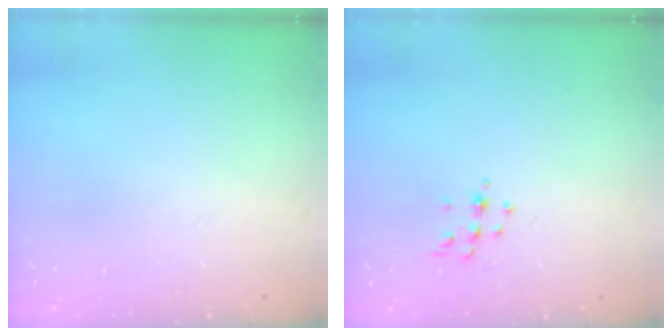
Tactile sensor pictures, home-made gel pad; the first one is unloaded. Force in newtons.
{"total": 4.7, "press": 4.6, "slide": 0.8}